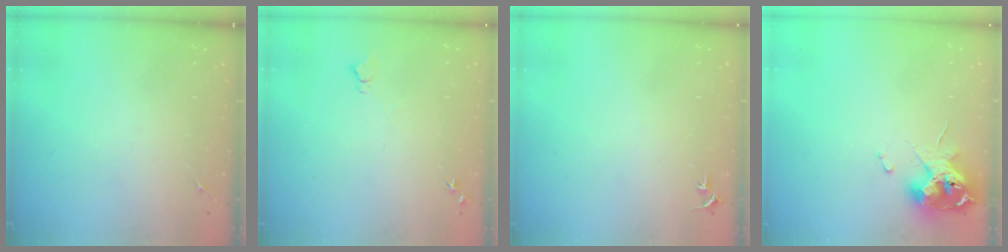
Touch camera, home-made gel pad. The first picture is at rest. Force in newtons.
{"total": 4.6, "press": 4.6, "slide": 0.6}
{"total": 3.1, "press": 3.1, "slide": 0.4}
{"total": 11.2, "press": 11.2, "slide": 1.3}